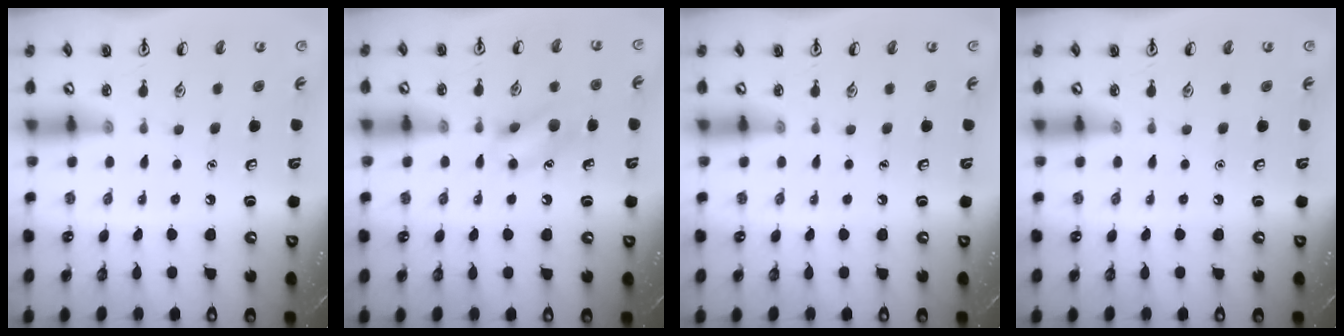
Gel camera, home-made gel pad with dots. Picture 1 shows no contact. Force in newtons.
{"total": 10.0, "press": 10.0, "slide": 0.9}
{"total": 0.0}
{"total": 0.0}